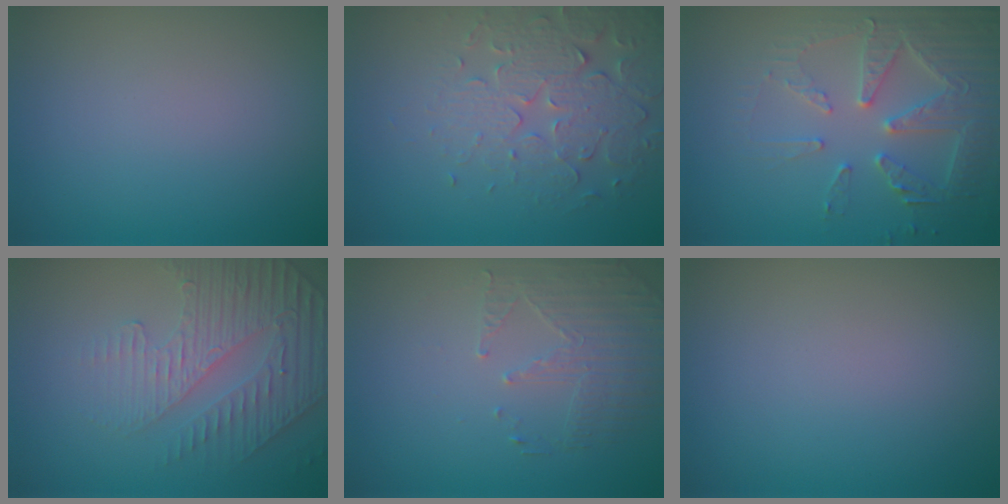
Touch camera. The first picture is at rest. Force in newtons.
{"total": 4.4, "press": 4.1, "slide": 1.7}
{"total": 4.8, "press": 4.6, "slide": 1.5}
{"total": 4.9, "press": 3.3, "slide": 3.6}
{"total": 1.9, "press": 1.5, "slide": 1.2}
{"total": 0.0}